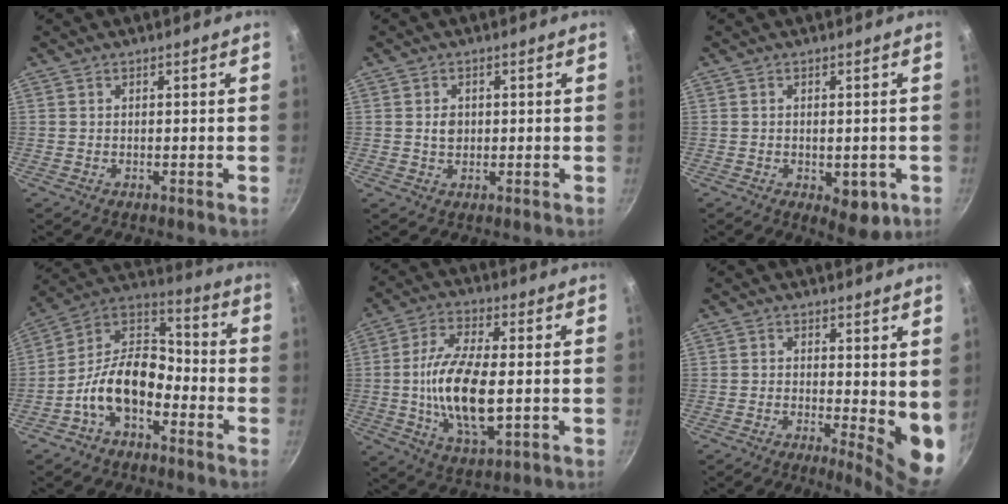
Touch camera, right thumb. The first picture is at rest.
{"total": 2.6, "force": [0.2, 2.1, 1.6], "torque": [-0.016, 0.003, 0.003]}
{"total": 6.1, "force": [-1.7, 3.2, 4.9], "torque": [-0.049, -0.001, -0.015]}
{"total": 13.7, "force": [-5.8, 8.2, 9.3], "torque": [-0.141, 0.073, -0.131]}
{"total": 14.9, "force": [-0.9, 6.2, 13.5], "torque": [-0.261, -0.001, -0.021]}
{"total": 7.9, "force": [0.4, 2.7, 7.5], "torque": [-0.090, -0.023, 0.006]}